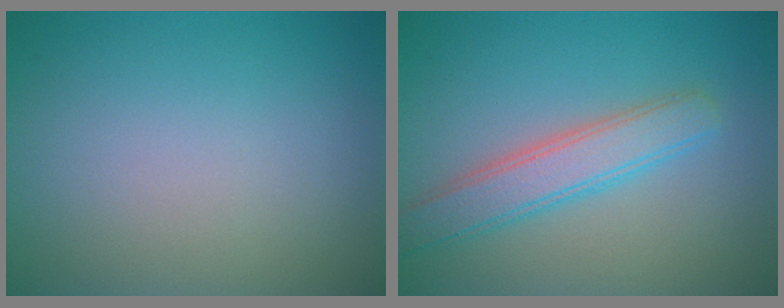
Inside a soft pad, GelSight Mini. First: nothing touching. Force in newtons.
{"total": 3.9, "press": 3.9, "slide": 0.2}